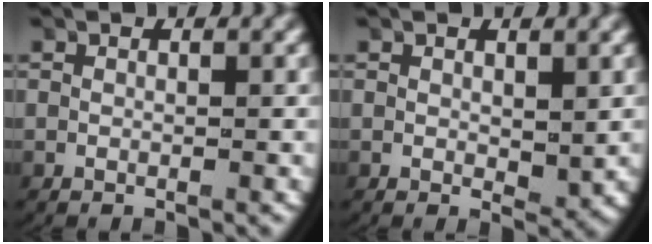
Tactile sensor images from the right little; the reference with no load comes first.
{"total": 1.0, "force": [0.4, 0.4, 0.9], "torque": [-0.017, -0.016, 0.016]}